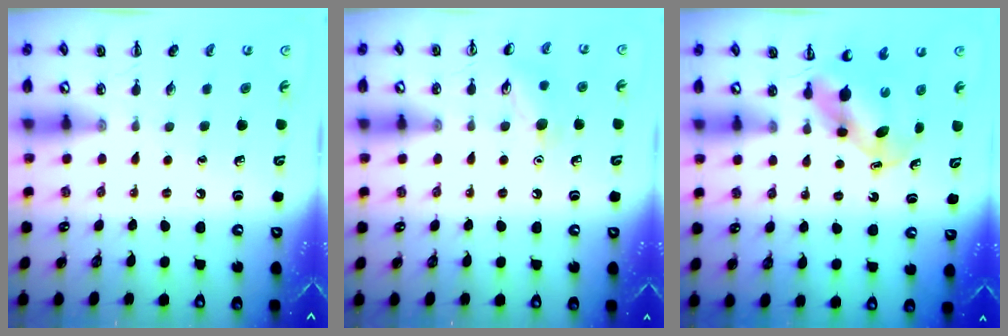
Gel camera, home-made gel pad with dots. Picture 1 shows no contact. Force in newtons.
{"total": 8.7, "press": 8.7, "slide": 0.6}
{"total": 5.1, "press": 5.0, "slide": 0.9}